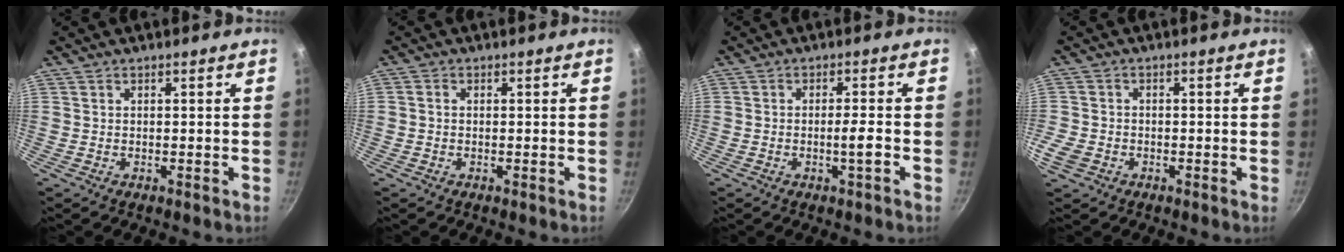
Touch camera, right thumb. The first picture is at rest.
{"total": 1.0, "force": [-0.2, 0.8, 0.5], "torque": [-0.010, 0.005, -0.005]}
{"total": 3.1, "force": [-1.1, -0.1, 2.9], "torque": [-0.048, 0.009, -0.019]}
{"total": 5.6, "force": [-2.4, 4.2, 3.0], "torque": [-0.071, 0.007, -0.053]}